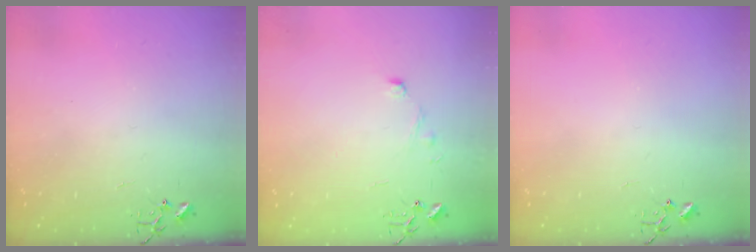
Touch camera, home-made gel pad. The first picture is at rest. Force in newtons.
{"total": 6.1, "press": 6.0, "slide": 0.6}
{"total": 0.0}